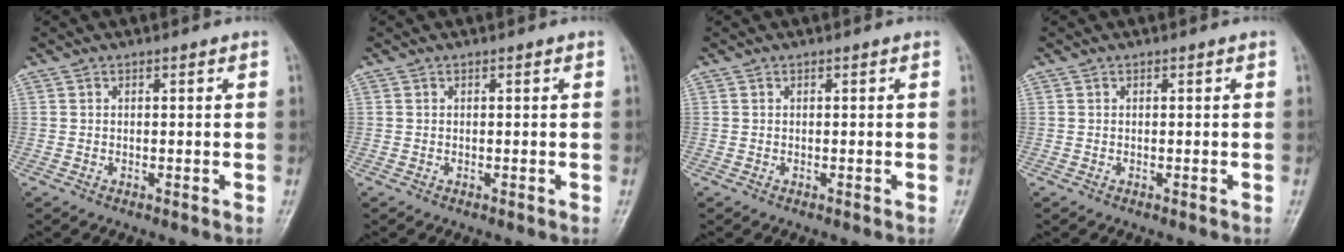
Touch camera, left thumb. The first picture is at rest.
{"total": 0.0}
{"total": 0.0}
{"total": 0.0}